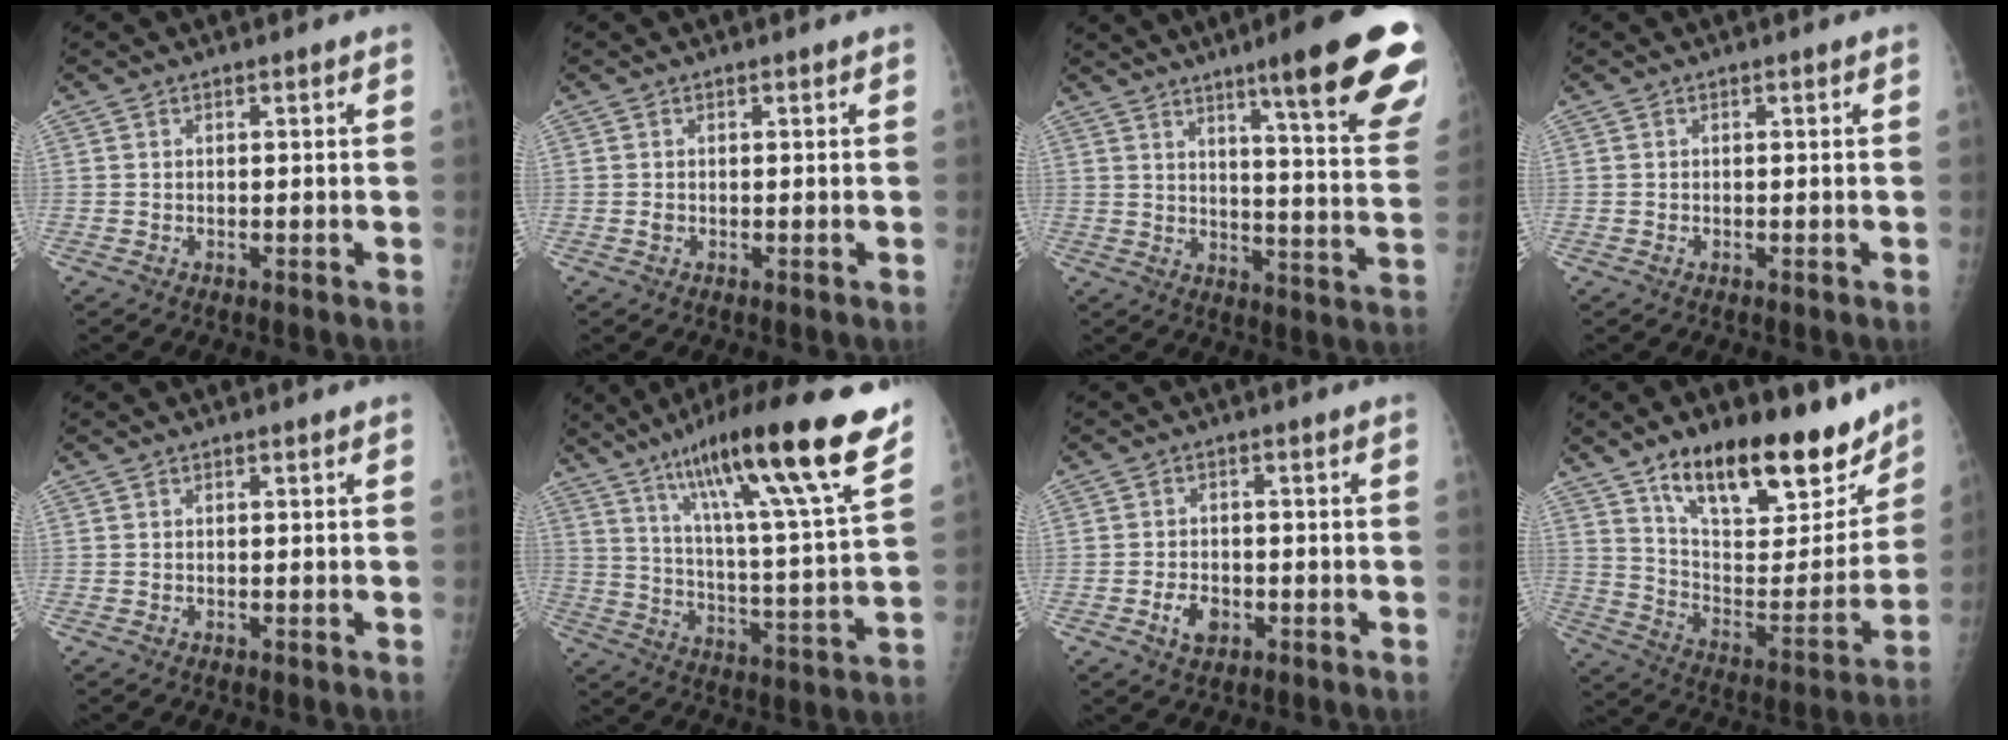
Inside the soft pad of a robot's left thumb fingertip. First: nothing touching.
{"total": 0.6, "force": [-0.2, 0.5, 0.2], "torque": [0.001, 0.002, -0.004]}
{"total": 21.8, "force": [13.4, 2.5, 17.0], "torque": [-0.198, -0.060, 0.170]}
{"total": 0.0}
{"total": 0.0}
{"total": 23.9, "force": [15.3, 2.4, 18.1], "torque": [-0.270, -0.045, 0.244]}
{"total": 4.0, "force": [-1.7, 2.8, 2.3], "torque": [-0.030, 0.009, -0.028]}
{"total": 24.8, "force": [17.2, 10.4, 14.6], "torque": [-0.170, -0.070, 0.274]}